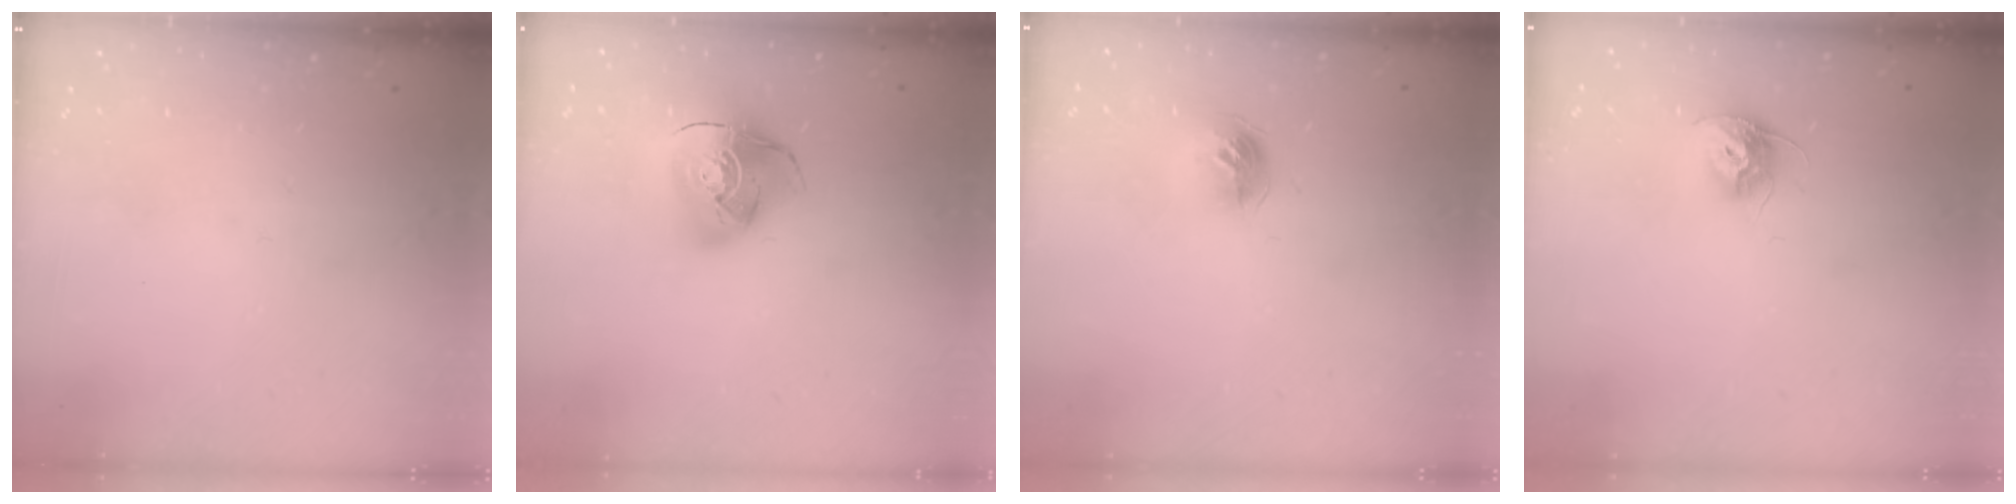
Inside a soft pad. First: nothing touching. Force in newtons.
{"total": 12.2, "press": 12.1, "slide": 1.6}
{"total": 9.5, "press": 9.5, "slide": 0.4}
{"total": 9.4, "press": 9.4, "slide": 0.2}